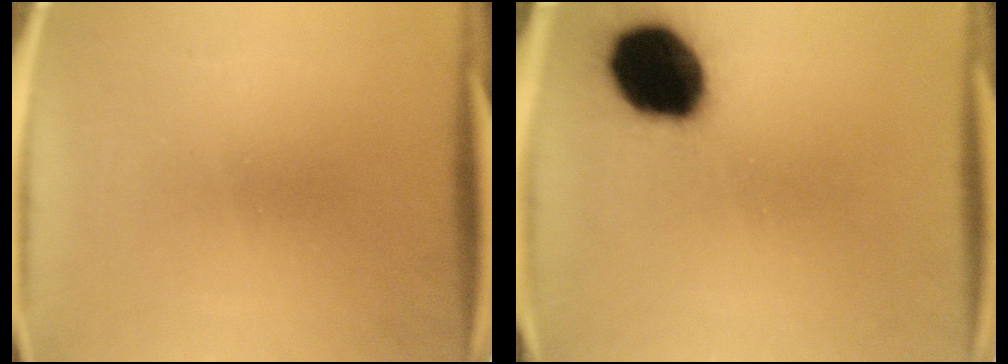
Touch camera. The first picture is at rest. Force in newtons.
{"total": 19.2}